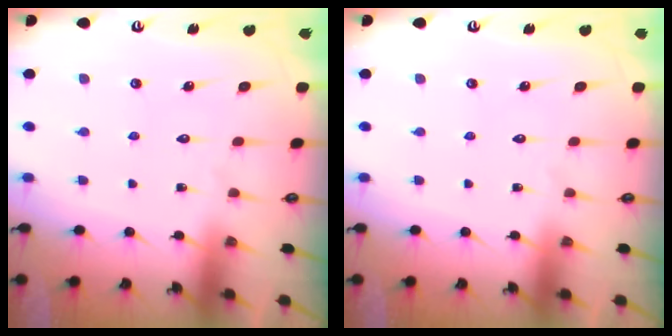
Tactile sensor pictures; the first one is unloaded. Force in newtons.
{"total": 0.0}